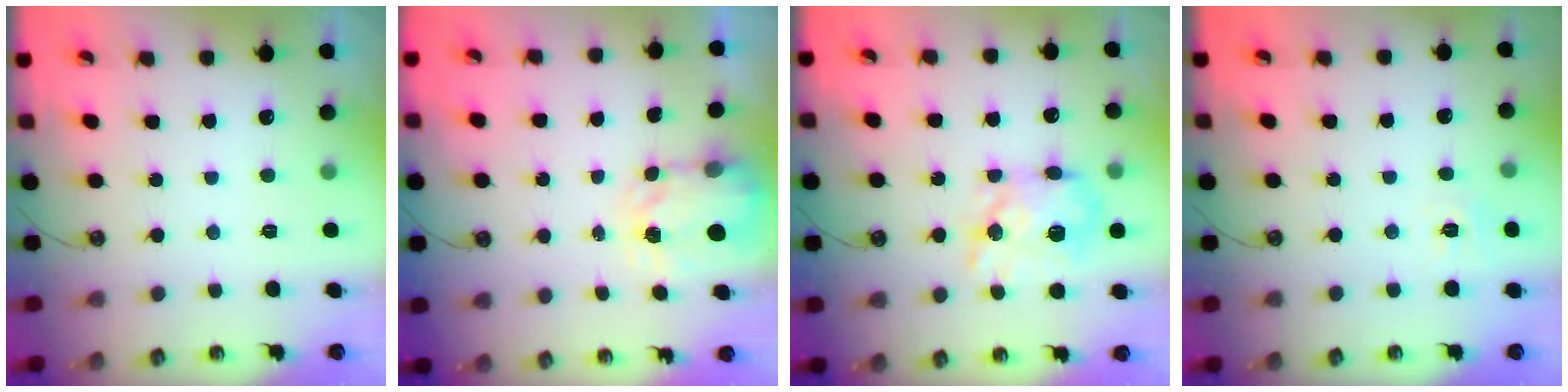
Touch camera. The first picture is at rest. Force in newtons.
{"total": 3.7, "press": 3.7, "slide": 0.6}
{"total": 11.2, "press": 11.2, "slide": 0.4}
{"total": 6.2, "press": 6.1, "slide": 0.6}